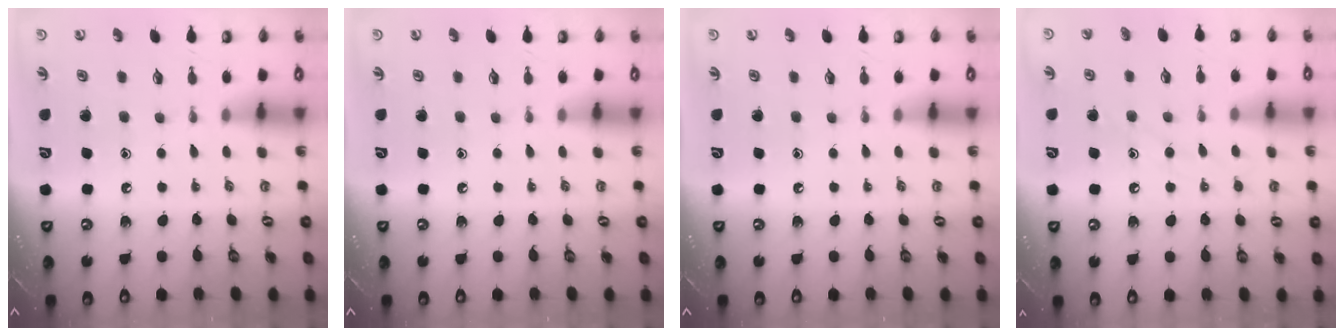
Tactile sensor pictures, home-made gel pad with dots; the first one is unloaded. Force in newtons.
{"total": 0.0}
{"total": 0.0}
{"total": 7.2, "press": 7.2, "slide": 0.5}